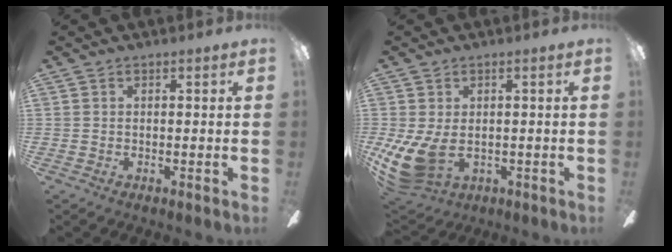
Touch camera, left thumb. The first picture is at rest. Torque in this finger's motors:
{"motor_torque": [-0.71, 1.36, 0.97, 0.14, 0.18]}